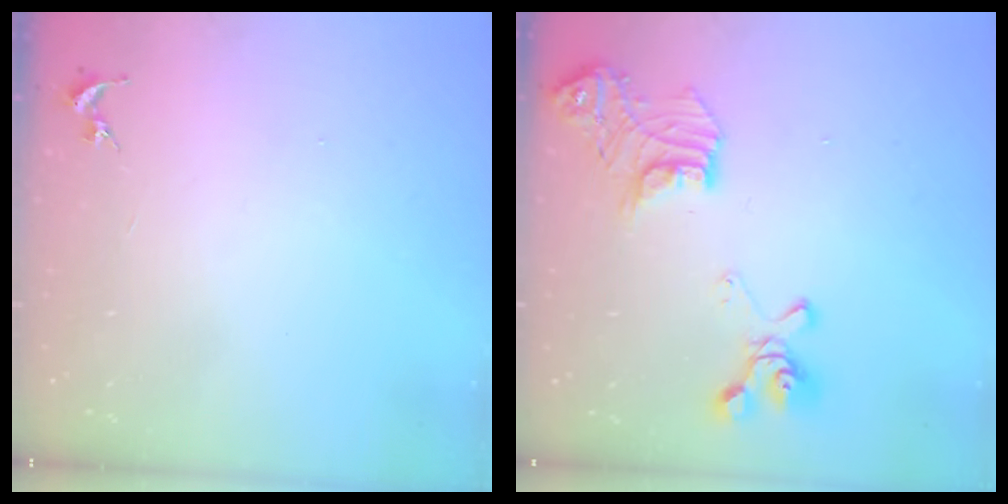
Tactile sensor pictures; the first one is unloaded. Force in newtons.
{"total": 18.7, "press": 18.6, "slide": 1.6}